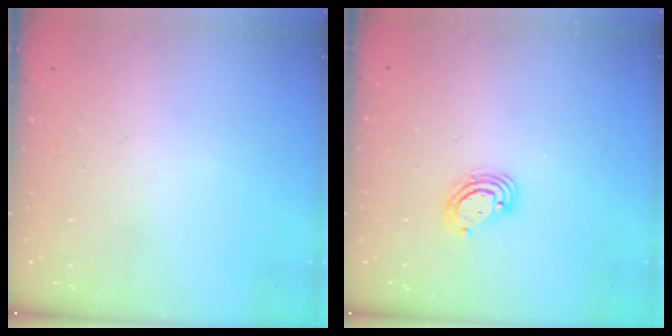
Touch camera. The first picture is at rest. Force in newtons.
{"total": 5.0, "press": 4.9, "slide": 0.5}